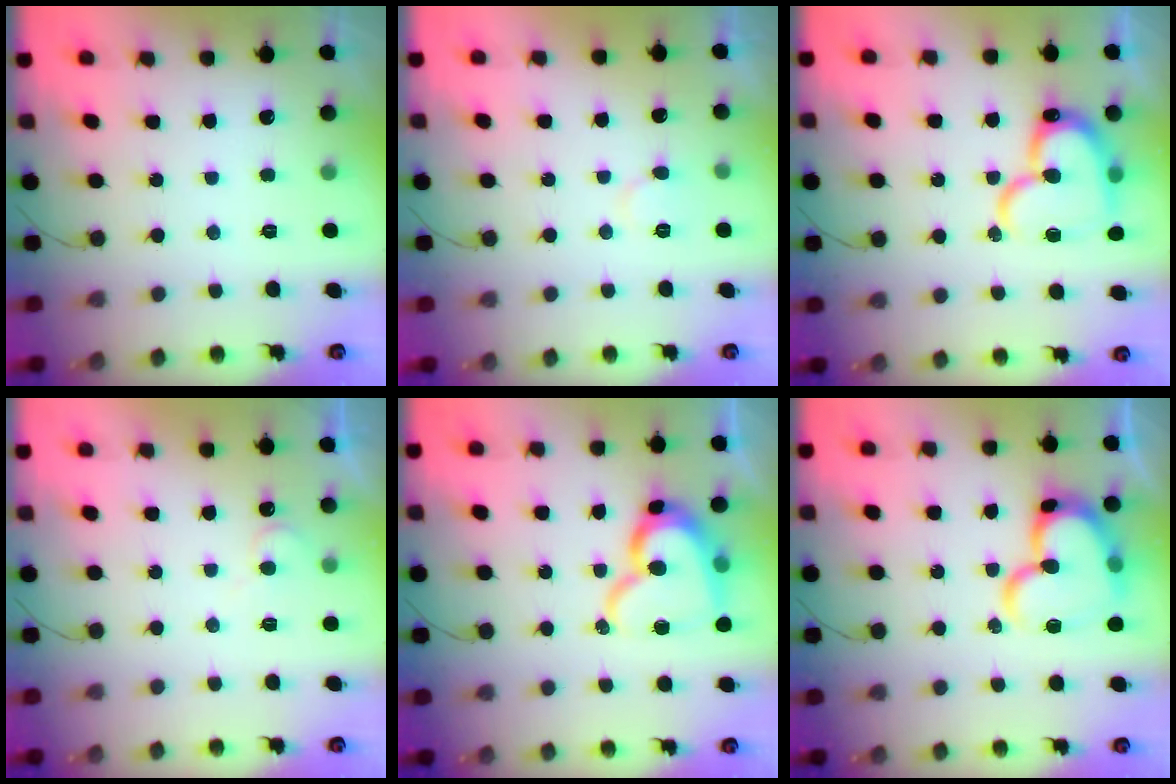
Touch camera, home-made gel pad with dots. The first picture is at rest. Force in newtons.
{"total": 5.4, "press": 5.4, "slide": 0.7}
{"total": 19.0, "press": 18.9, "slide": 2.0}
{"total": 4.2, "press": 4.2, "slide": 0.4}
{"total": 16.4, "press": 16.4, "slide": 1.5}
{"total": 18.9, "press": 18.8, "slide": 2.3}